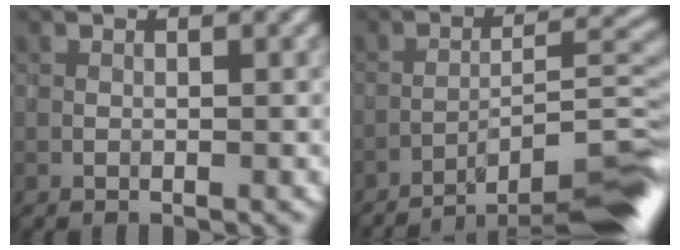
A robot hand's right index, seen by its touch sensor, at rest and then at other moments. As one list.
[{"total": 10.7, "force": [-8.6, 1.7, 6.0], "torque": [-0.076, 0.012, -0.117]}]